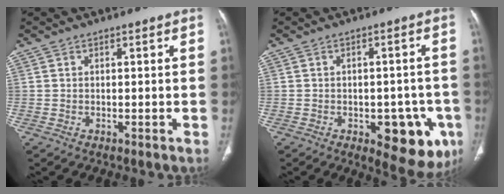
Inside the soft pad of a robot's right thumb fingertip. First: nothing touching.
{"total": 12.3, "force": [-4.7, 6.1, 9.6], "torque": [-0.079, 0.011, -0.047]}